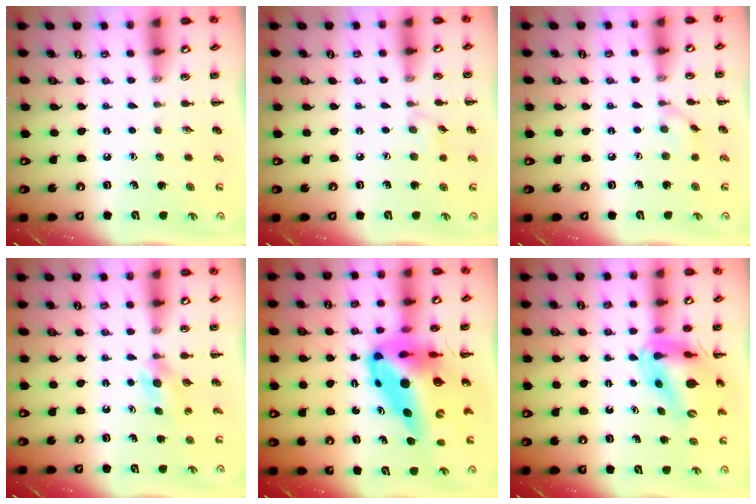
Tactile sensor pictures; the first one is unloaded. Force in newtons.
{"total": 3.4, "press": 3.1, "slide": 1.3}
{"total": 4.3, "press": 3.9, "slide": 1.8}
{"total": 4.1, "press": 3.9, "slide": 1.2}
{"total": 16.4, "press": 15.7, "slide": 4.8}
{"total": 14.0, "press": 13.5, "slide": 4.0}